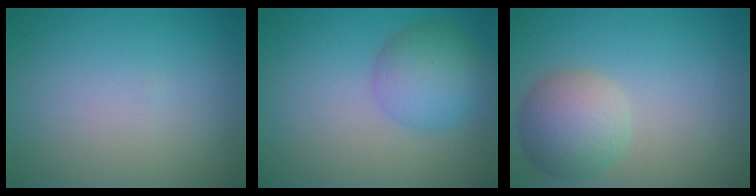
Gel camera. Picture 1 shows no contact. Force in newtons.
{"total": 4.7, "press": 4.7, "slide": 0.0}
{"total": 4.7, "press": 4.7, "slide": 0.1}